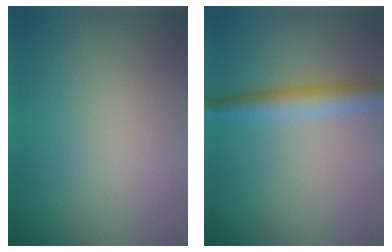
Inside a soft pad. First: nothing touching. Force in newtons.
{"total": 3.7, "press": 3.7, "slide": 0.1}